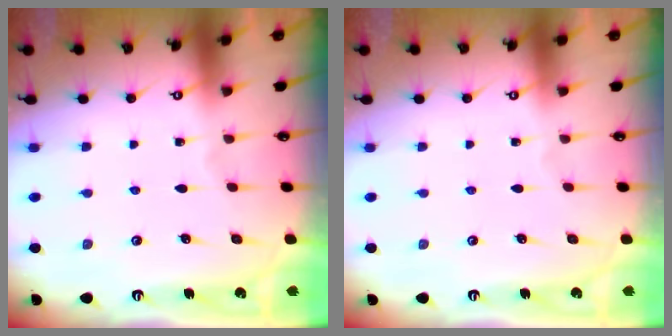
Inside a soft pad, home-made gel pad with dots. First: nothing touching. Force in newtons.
{"total": 0.0}